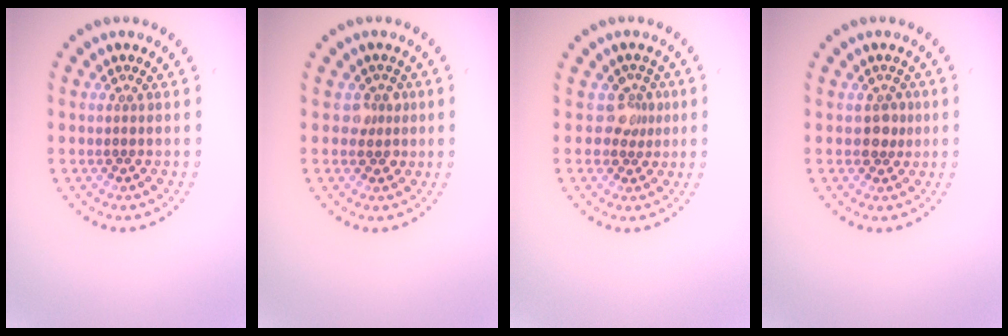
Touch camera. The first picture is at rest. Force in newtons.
{"total": 1.7, "press": 1.5, "slide": 0.9}
{"total": 2.1, "press": 1.5, "slide": 1.5}
{"total": 1.7, "press": 1.5, "slide": 0.9}